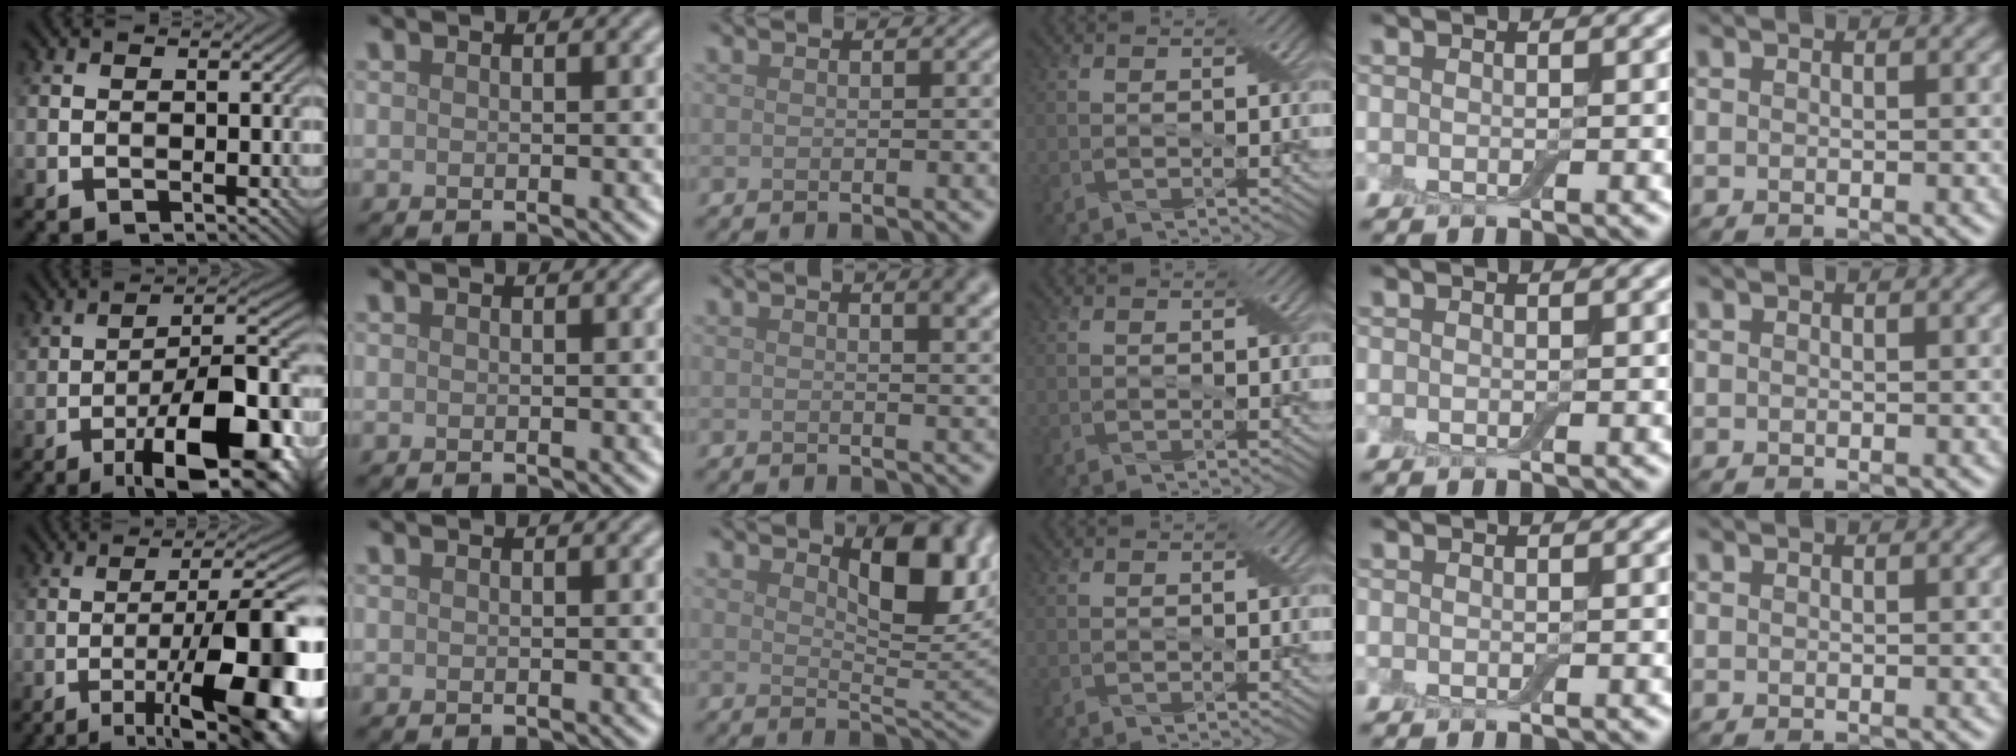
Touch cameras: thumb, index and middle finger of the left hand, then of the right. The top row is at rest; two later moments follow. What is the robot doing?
{"motion": "close", "object": "airpods case & airpods"}